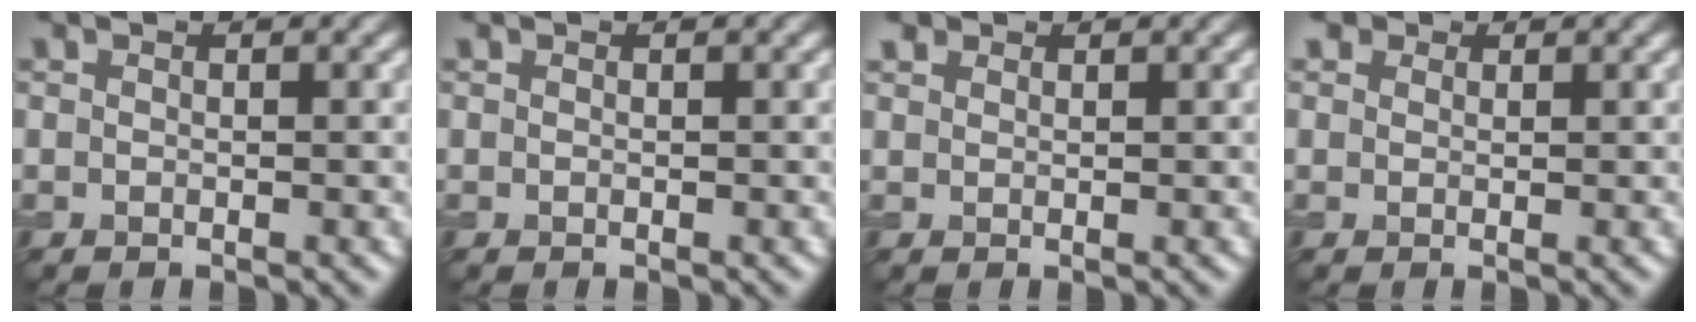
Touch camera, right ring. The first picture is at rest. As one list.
[{"total": 0.0}, {"total": 1.0, "force": [0.9, 0.5, 0.1], "torque": [-0.003, 0.000, 0.015]}, {"total": 2.2, "force": [1.4, 1.4, 0.8], "torque": [-0.014, 0.003, 0.006]}]